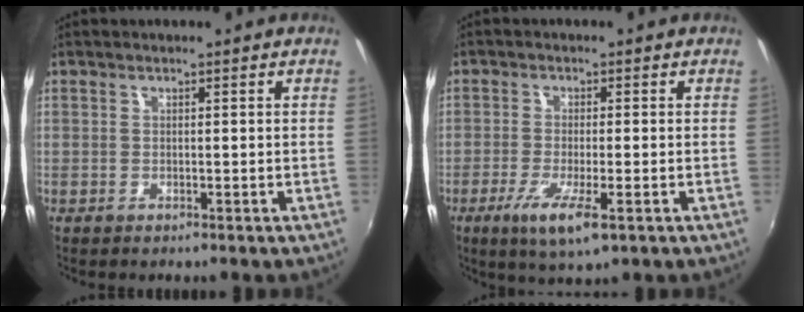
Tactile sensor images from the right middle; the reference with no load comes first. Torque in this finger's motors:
{"motor_torque": [1.35, -0.78, 0.45, 0.12]}